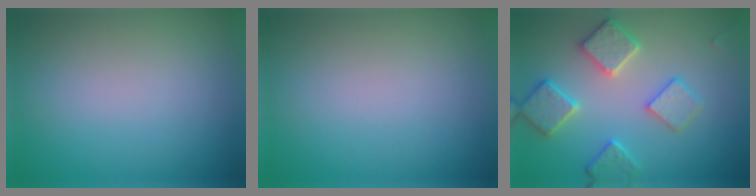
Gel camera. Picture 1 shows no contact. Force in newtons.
{"total": 0.0}
{"total": 4.2, "press": 4.1, "slide": 0.9}